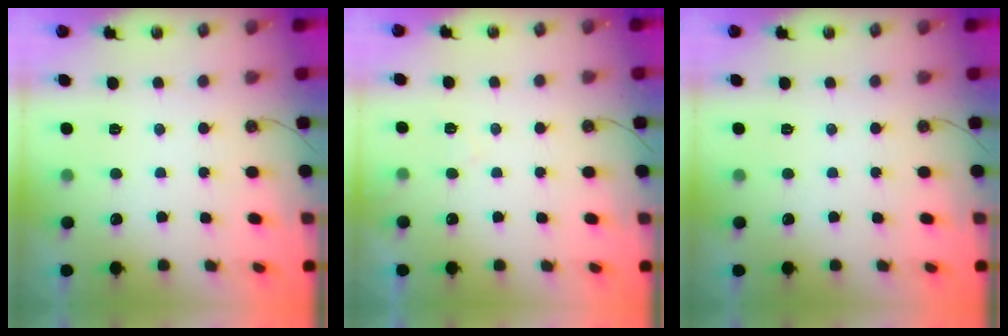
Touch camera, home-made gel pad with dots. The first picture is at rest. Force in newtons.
{"total": 3.7, "press": 3.7, "slide": 0.6}
{"total": 0.0}